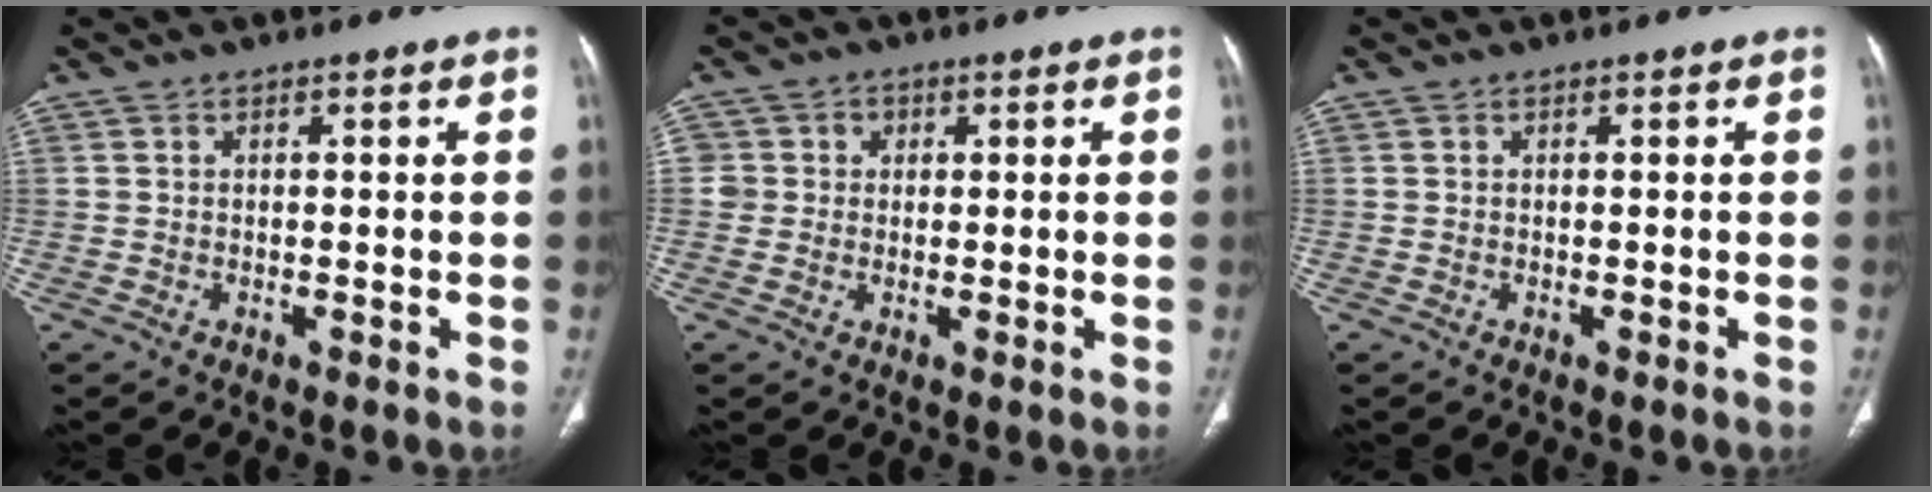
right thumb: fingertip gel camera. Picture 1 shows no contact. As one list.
[{"total": 3.2, "force": [0.6, 3.1, 0.2], "torque": [0.023, 0.003, 0.008]}, {"total": 0.0}]